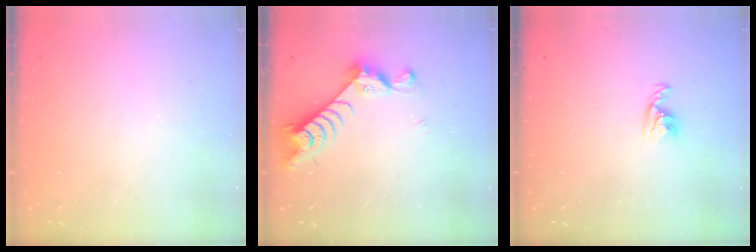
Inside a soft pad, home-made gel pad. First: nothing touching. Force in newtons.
{"total": 7.2, "press": 7.2, "slide": 1.0}
{"total": 3.3, "press": 3.3, "slide": 0.5}